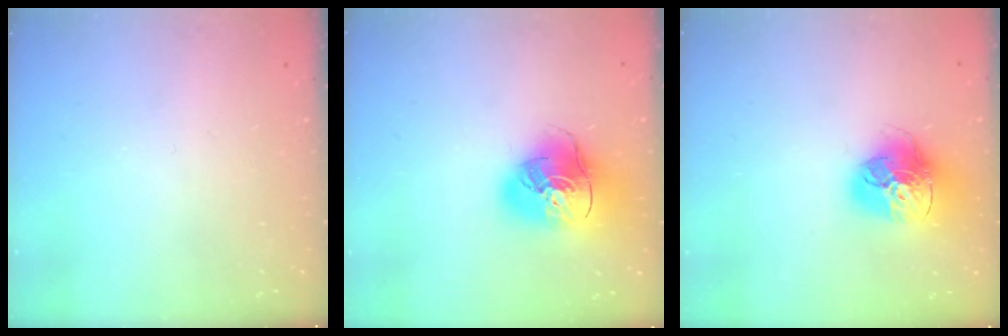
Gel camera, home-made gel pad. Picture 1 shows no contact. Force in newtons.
{"total": 17.7, "press": 17.5, "slide": 2.5}
{"total": 18.4, "press": 18.3, "slide": 1.8}